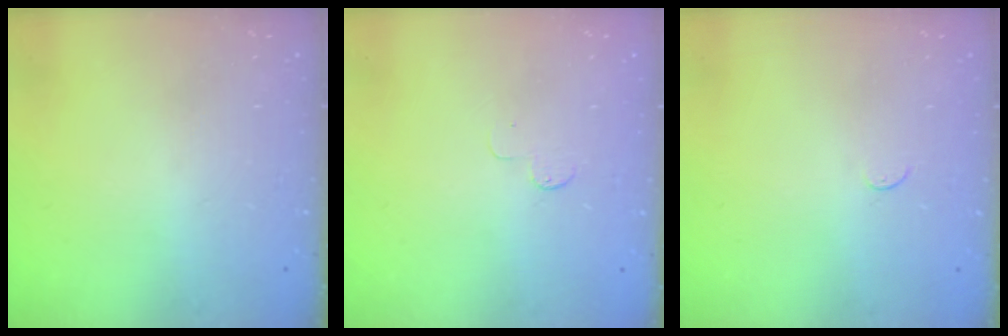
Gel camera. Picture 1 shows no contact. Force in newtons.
{"total": 2.6, "press": 2.6, "slide": 0.3}
{"total": 2.7, "press": 2.7, "slide": 0.4}